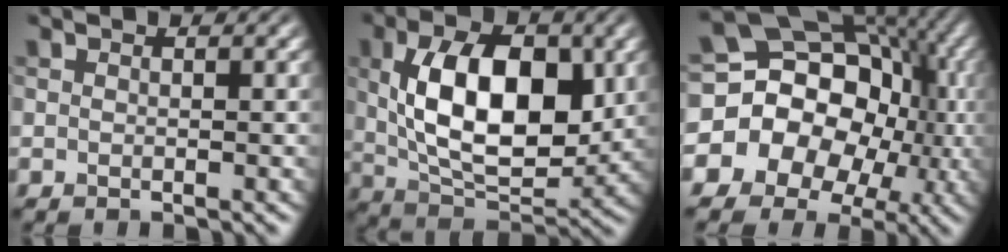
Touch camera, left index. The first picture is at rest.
{"total": 10.8, "force": [1.3, 5.8, 9.1], "torque": [-0.151, 0.000, 0.025]}
{"total": 16.8, "force": [-2.9, 14.9, 7.3], "torque": [-0.130, 0.021, -0.068]}